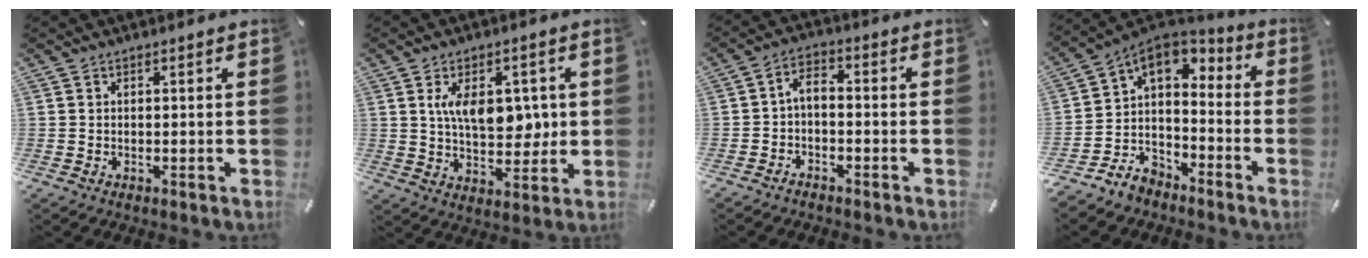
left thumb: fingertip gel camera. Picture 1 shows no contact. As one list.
[{"total": 11.2, "force": [2.3, 6.4, 8.9], "torque": [-0.139, -0.005, 0.038]}, {"total": 3.2, "force": [-1.7, 1.4, 2.3], "torque": [-0.049, 0.011, -0.036]}, {"total": 8.1, "force": [-2.4, 7.3, 2.7], "torque": [-0.068, 0.009, -0.040]}]